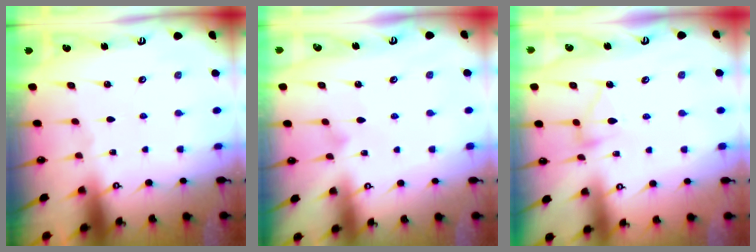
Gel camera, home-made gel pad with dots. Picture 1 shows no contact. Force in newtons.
{"total": 3.7, "press": 3.7, "slide": 0.3}
{"total": 8.0, "press": 8.0, "slide": 0.6}